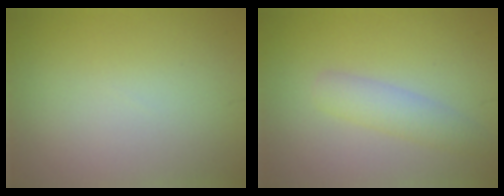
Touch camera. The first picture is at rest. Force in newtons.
{"total": 2.7, "press": 2.7, "slide": 0.1}